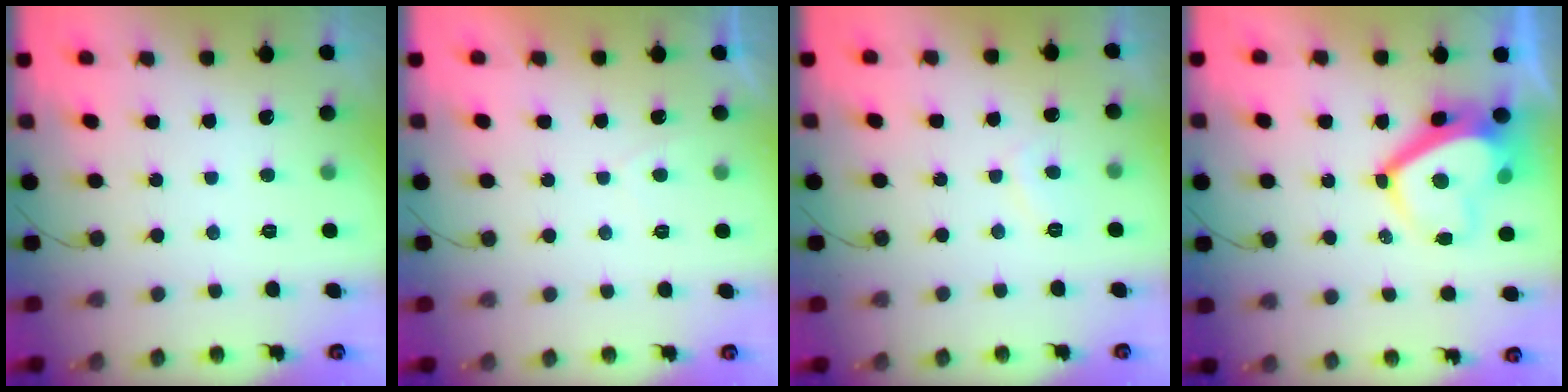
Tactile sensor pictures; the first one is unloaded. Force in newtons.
{"total": 0.6, "press": 0.4, "slide": 0.4}
{"total": 2.2, "press": 2.1, "slide": 0.7}
{"total": 9.3, "press": 9.3, "slide": 1.0}